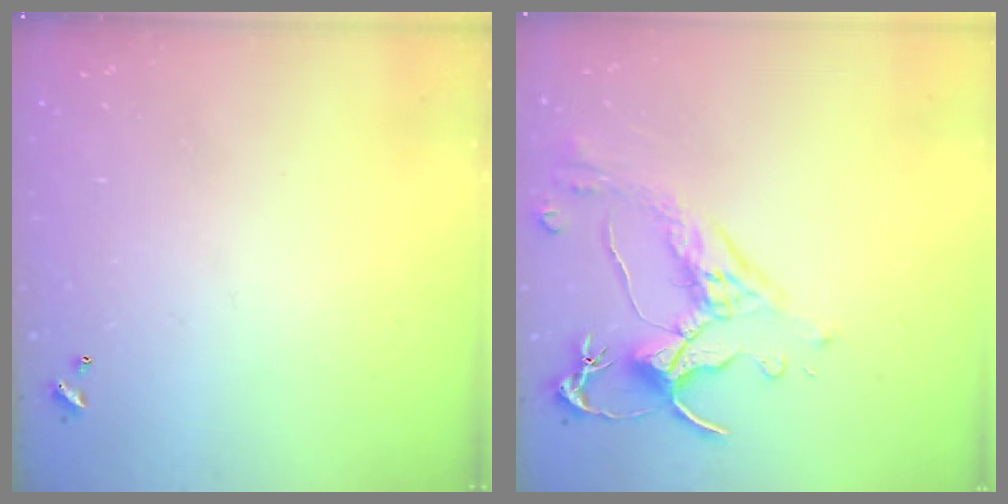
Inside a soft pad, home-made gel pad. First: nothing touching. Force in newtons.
{"total": 2.5, "press": 2.2, "slide": 1.3}